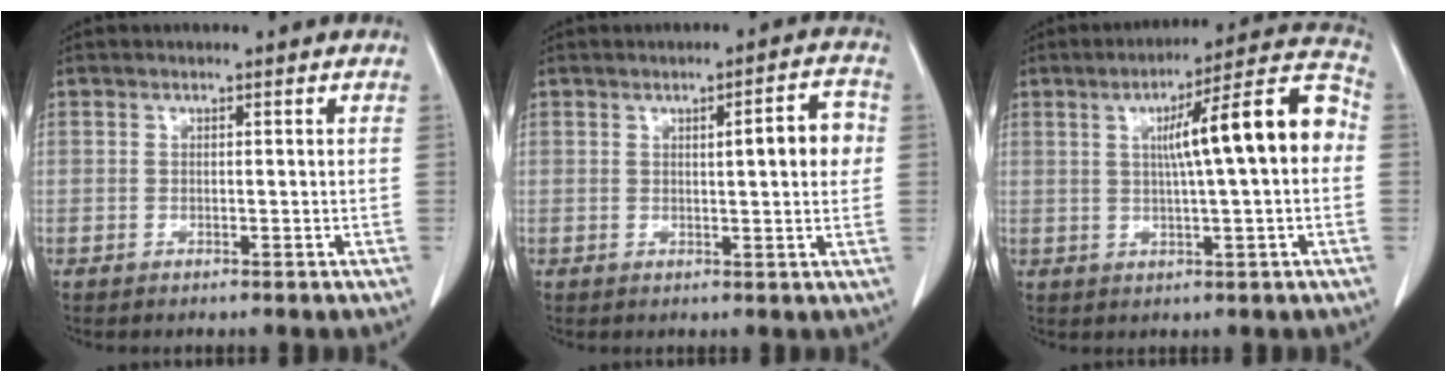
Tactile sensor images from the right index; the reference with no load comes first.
{"total": 5.5, "force": [0.8, 0.9, 5.3], "torque": [-0.073, 0.012, 0.011]}
{"total": 13.0, "force": [1.2, 0.9, 12.9], "torque": [-0.183, 0.031, 0.013]}